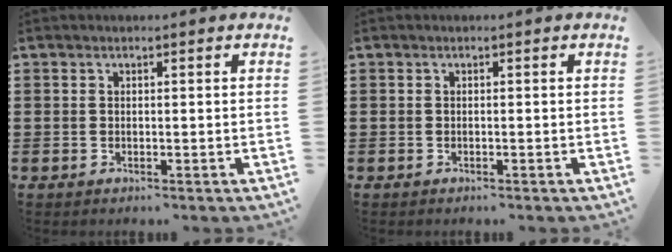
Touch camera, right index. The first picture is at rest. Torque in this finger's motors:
{"motor_torque": [0.31, -0.27, 0.00, 0.02]}